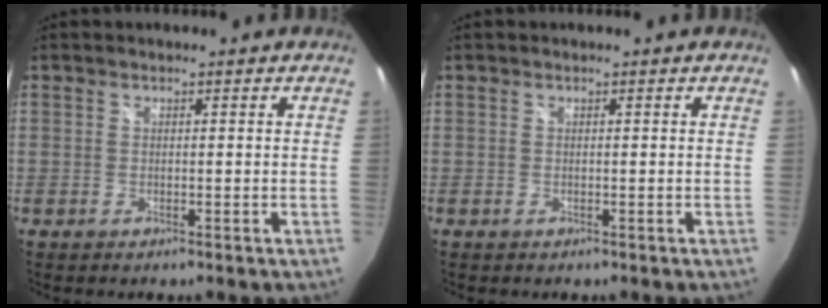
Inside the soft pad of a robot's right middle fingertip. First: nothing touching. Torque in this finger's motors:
{"motor_torque": [0.01, 0.07, -0.01, 0.01]}